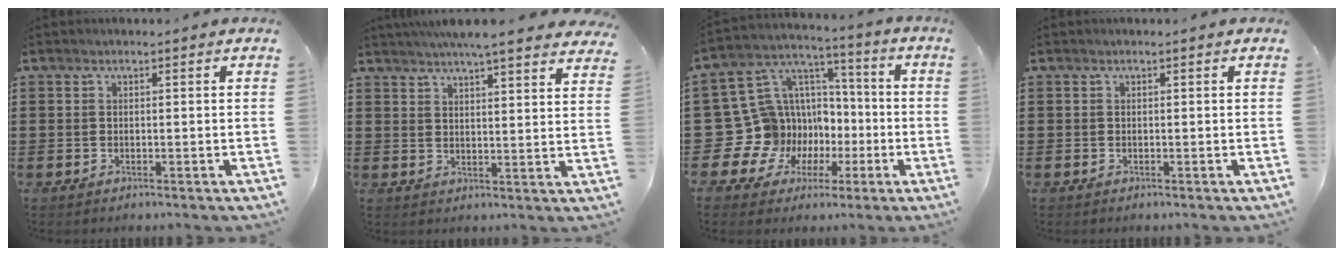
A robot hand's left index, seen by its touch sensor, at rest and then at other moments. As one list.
[{"total": 5.8, "force": [5.3, -0.1, 2.4], "torque": [-0.063, -0.015, 0.097]}, {"total": 14.7, "force": [-4.3, 13.6, 3.5], "torque": [-0.128, -0.005, -0.042]}, {"total": 0.0}]